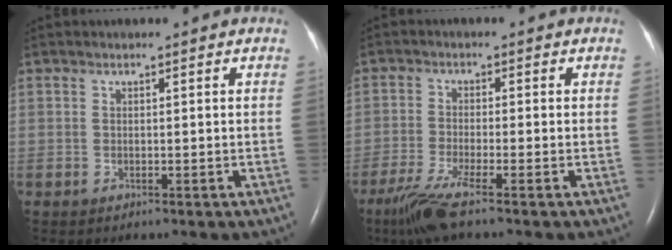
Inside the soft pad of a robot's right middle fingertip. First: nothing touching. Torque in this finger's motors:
{"motor_torque": [1.05, -0.75, 0.13, 0.04]}